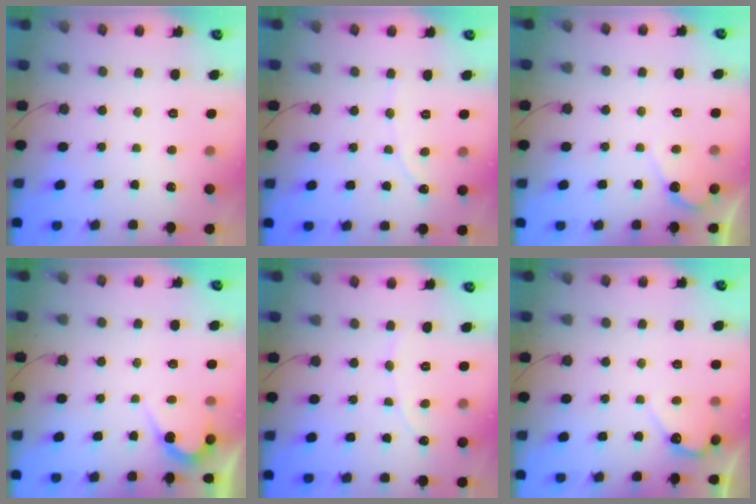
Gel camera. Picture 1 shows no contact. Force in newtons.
{"total": 1.8, "press": 1.8, "slide": 0.1}
{"total": 5.5, "press": 5.5, "slide": 0.3}
{"total": 4.5, "press": 4.4, "slide": 0.2}
{"total": 2.5, "press": 2.5, "slide": 0.1}
{"total": 5.0, "press": 5.0, "slide": 0.2}